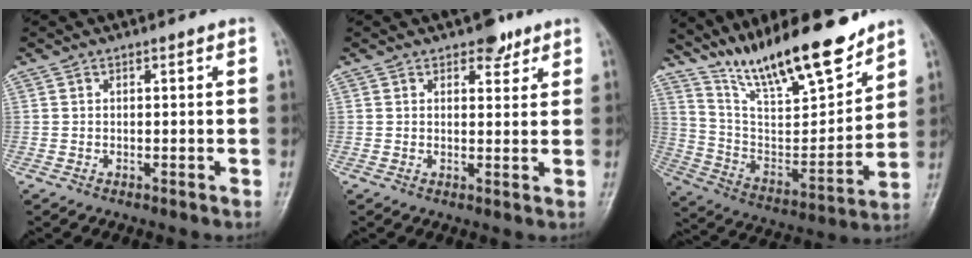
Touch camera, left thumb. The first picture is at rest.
{"total": 3.6, "force": [2.6, 2.0, 1.6], "torque": [-0.001, -0.014, 0.037]}
{"total": 20.9, "force": [16.2, 5.1, 12.2], "torque": [-0.172, -0.085, 0.291]}